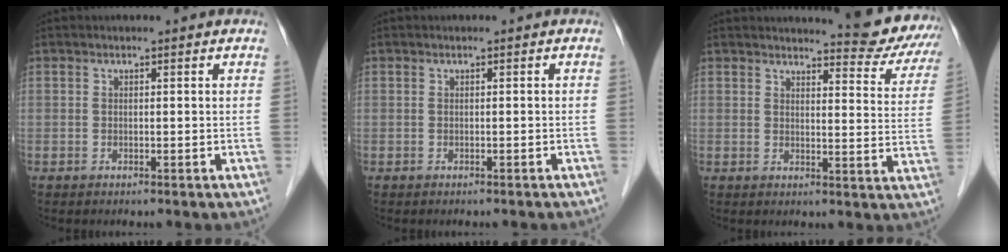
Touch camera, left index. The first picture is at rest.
{"total": 0.9, "force": [-0.8, 0.2, 0.3], "torque": [-0.005, -0.004, -0.009]}
{"total": 12.9, "force": [12.4, 1.7, 3.2], "torque": [-0.021, -0.062, 0.121]}